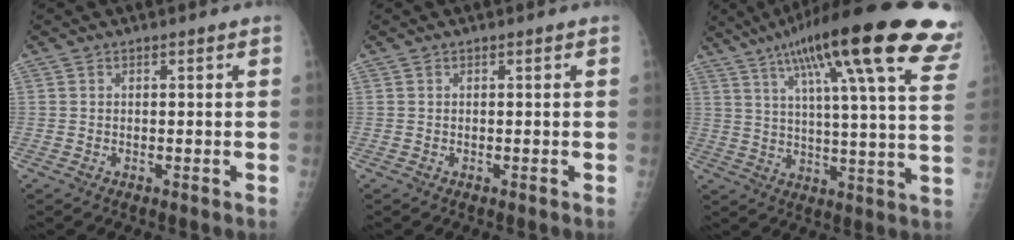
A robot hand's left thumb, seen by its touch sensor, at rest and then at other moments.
{"total": 0.0}
{"total": 29.9, "force": [17.5, 5.1, 23.7], "torque": [-0.303, -0.027, 0.239]}